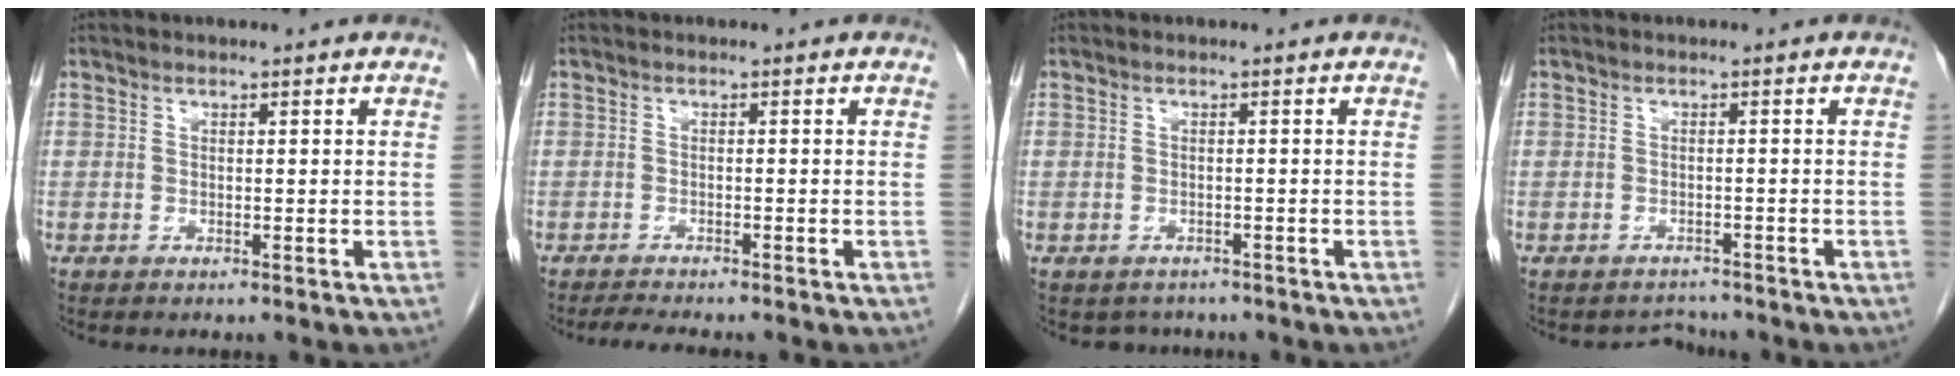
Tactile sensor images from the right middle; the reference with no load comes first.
{"total": 3.0, "force": [-2.7, 0.0, 1.3], "torque": [-0.025, -0.010, -0.042]}
{"total": 2.4, "force": [-2.0, 1.4, 0.1], "torque": [-0.005, 0.002, -0.028]}
{"total": 2.0, "force": [-1.8, 0.7, -0.7], "torque": [0.005, -0.002, -0.026]}